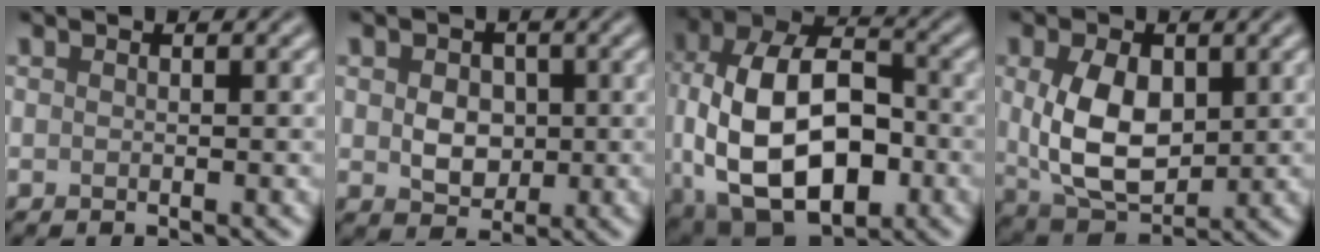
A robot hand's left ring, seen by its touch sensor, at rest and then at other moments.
{"total": 3.4, "force": [0.1, 2.7, 2.2], "torque": [-0.038, -0.003, 0.000]}
{"total": 14.7, "force": [-1.9, 9.2, 11.4], "torque": [-0.213, -0.014, -0.025]}
{"total": 7.1, "force": [0.6, 4.5, 5.4], "torque": [-0.110, -0.002, 0.017]}